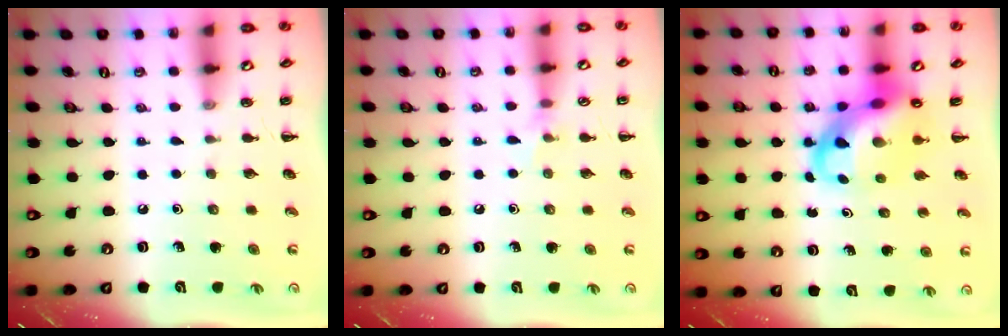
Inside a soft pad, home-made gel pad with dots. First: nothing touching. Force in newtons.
{"total": 4.8, "press": 4.5, "slide": 1.8}
{"total": 11.1, "press": 10.7, "slide": 3.0}